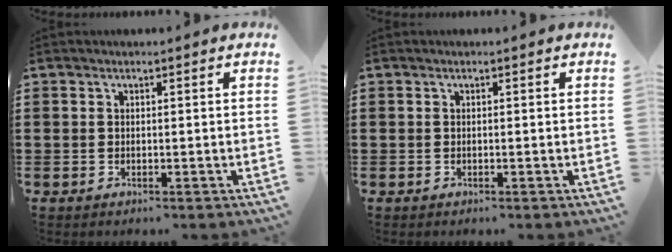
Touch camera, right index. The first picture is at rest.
{"total": 0.0}